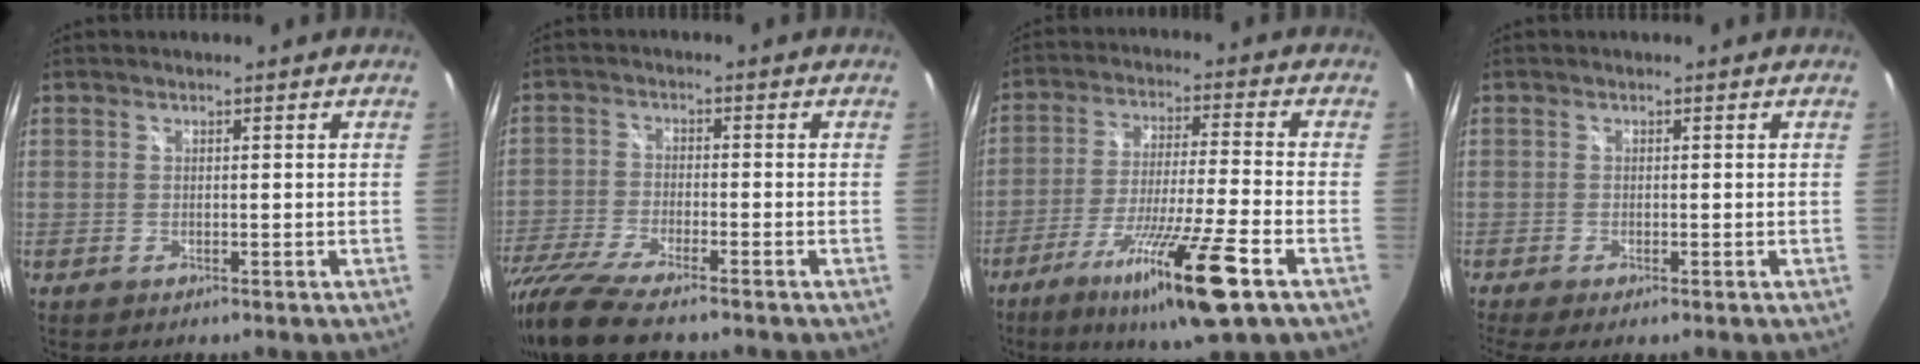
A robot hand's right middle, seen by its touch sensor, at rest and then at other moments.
{"total": 13.3, "force": [-10.9, 2.2, 7.4], "torque": [-0.172, -0.048, -0.203]}
{"total": 16.8, "force": [-9.8, 0.2, 13.6], "torque": [-0.263, -0.045, -0.169]}
{"total": 3.7, "force": [-2.5, 0.2, 2.7], "torque": [-0.055, -0.020, -0.041]}